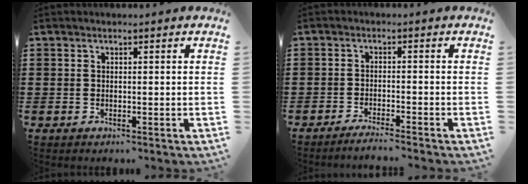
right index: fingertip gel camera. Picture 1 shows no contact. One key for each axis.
{"total": 2.1, "fx": -2.0, "fy": -0.4, "fz": 0.5, "tx": -0.009, "ty": 0.001, "tz": -0.039}